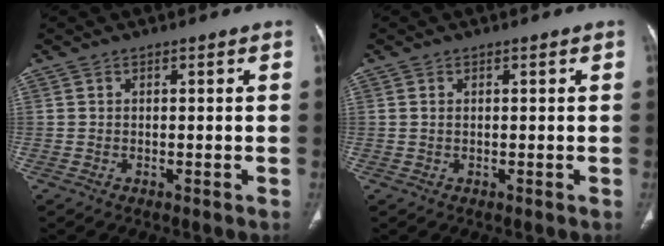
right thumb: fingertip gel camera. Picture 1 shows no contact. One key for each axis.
{"total": 0.6, "fx": 0.1, "fy": 0.4, "fz": 0.4, "tx": -0.011, "ty": 0.002, "tz": 0.004}